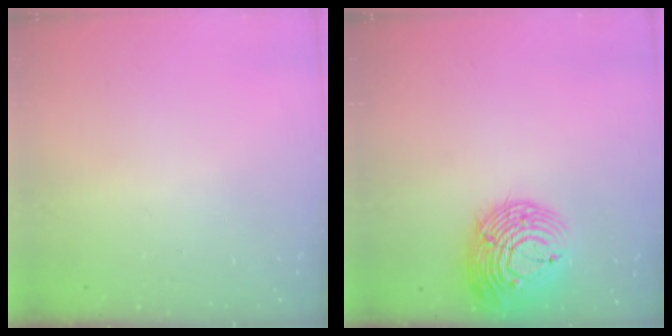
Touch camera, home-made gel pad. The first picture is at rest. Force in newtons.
{"total": 16.6, "press": 16.5, "slide": 2.2}